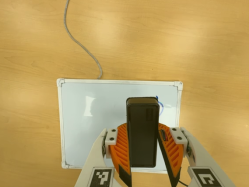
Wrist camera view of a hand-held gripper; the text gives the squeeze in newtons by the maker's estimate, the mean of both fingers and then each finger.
{"total": 6.4, "left": 6.1, "right": 6.8}